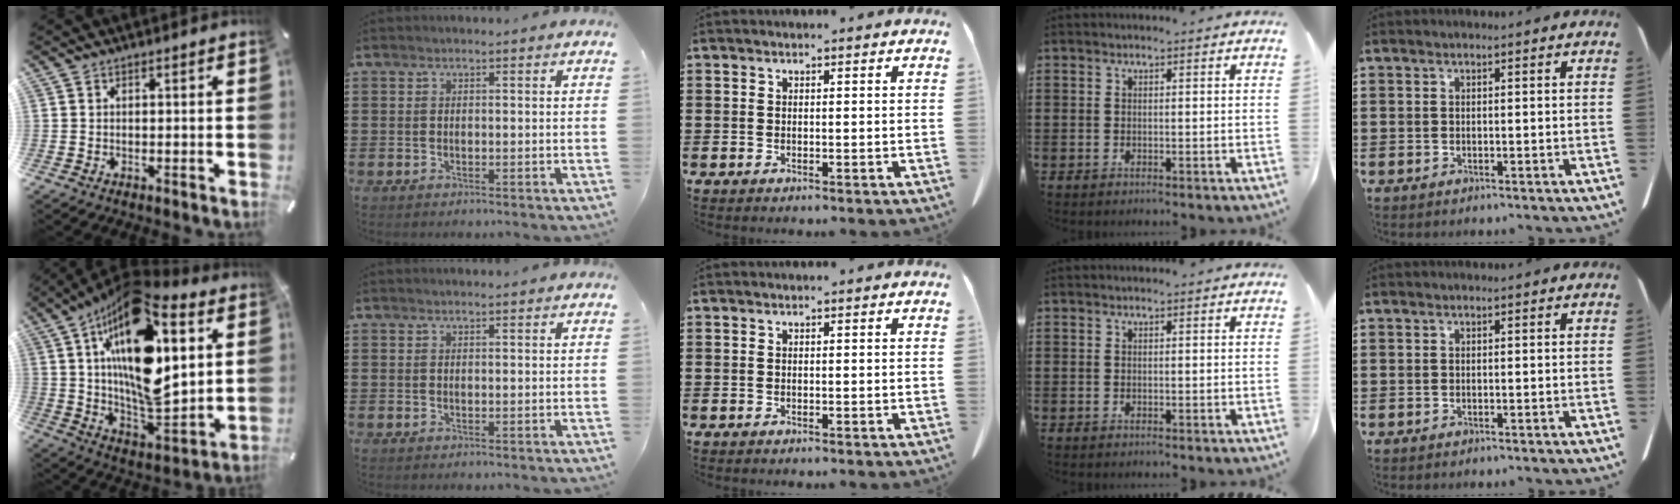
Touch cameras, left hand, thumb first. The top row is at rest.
{"thumb": {"total": 25.4, "force": [9.8, 12.2, 20.0], "torque": [-0.372, -0.056, 0.163]}, "index": {"total": 0.9, "force": [0.8, -0.1, 0.3], "torque": [-0.008, -0.001, 0.015]}}